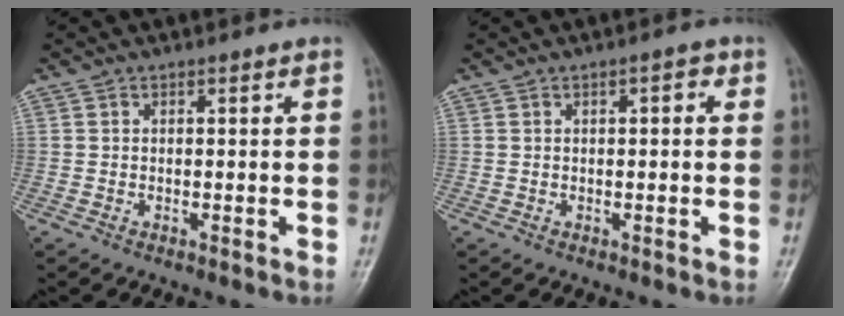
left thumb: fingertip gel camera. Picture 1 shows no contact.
{"total": 1.9, "force": [0.6, 0.8, 1.6], "torque": [-0.017, 0.003, 0.005]}